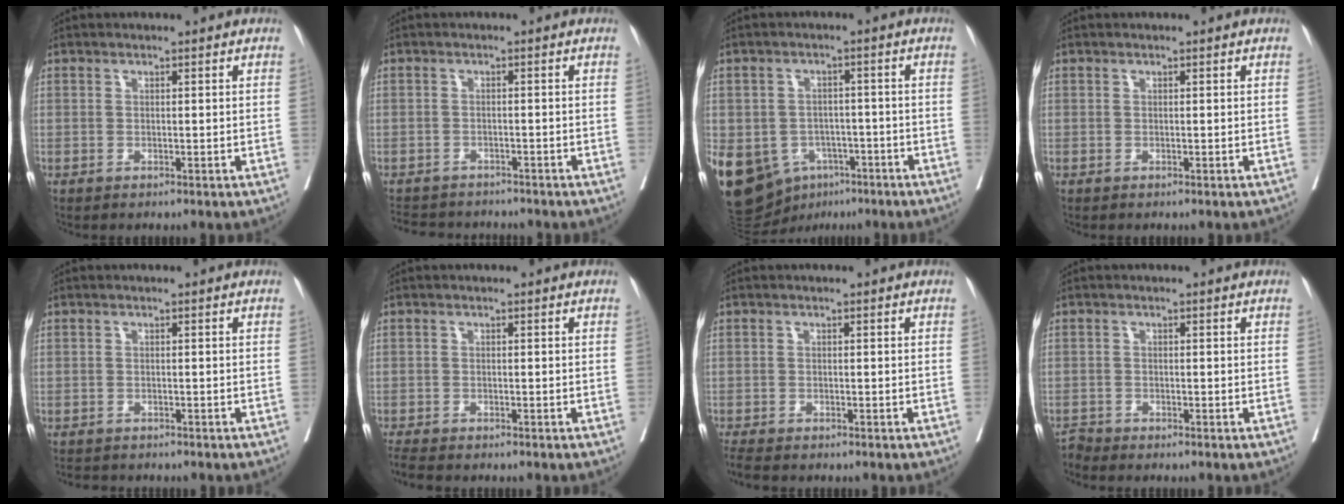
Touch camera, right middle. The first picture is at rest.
{"total": 7.7, "force": [-7.1, 2.5, 1.5], "torque": [-0.025, 0.000, -0.098]}
{"total": 18.9, "force": [-8.6, 14.3, 8.9], "torque": [-0.231, 0.003, -0.114]}
{"total": 0.0}
{"total": 3.0, "force": [-2.8, 1.2, 0.6], "torque": [-0.011, -0.006, -0.041]}
{"total": 3.3, "force": [-3.0, 0.5, 1.3], "torque": [-0.024, -0.010, -0.050]}
{"total": 3.2, "force": [-2.8, 0.6, 1.4], "torque": [-0.026, -0.009, -0.045]}
{"total": 1.4, "force": [-1.2, -0.3, -0.5], "torque": [0.011, -0.011, -0.025]}